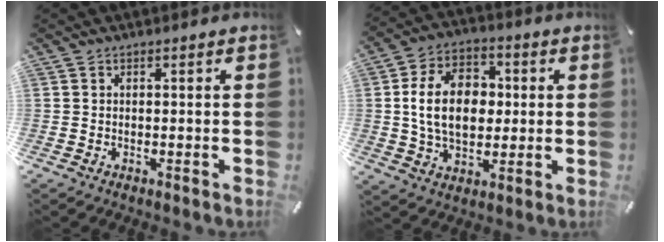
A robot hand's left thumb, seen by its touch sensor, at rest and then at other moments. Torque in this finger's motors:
{"motor_torque": [0.63, 0.57, 0.99, 0.48, 0.18]}